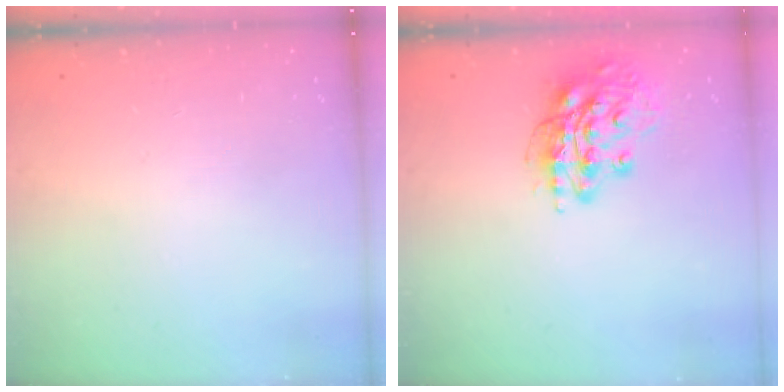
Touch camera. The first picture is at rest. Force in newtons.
{"total": 14.9, "press": 14.8, "slide": 1.5}